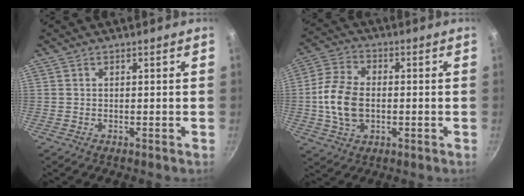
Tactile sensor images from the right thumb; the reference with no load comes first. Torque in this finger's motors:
{"motor_torque": [-0.23, 0.70, 0.28, 0.51, 0.10]}